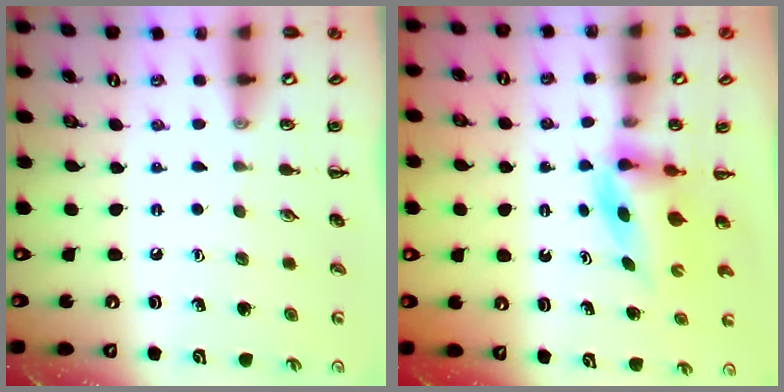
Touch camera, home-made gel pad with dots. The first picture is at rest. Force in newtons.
{"total": 3.6, "press": 3.5, "slide": 0.5}